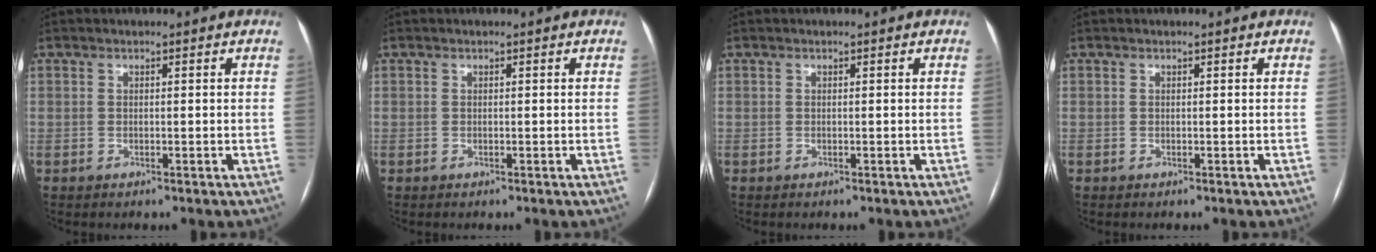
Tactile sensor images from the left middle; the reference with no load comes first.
{"total": 0.0}
{"total": 0.0}
{"total": 0.0}